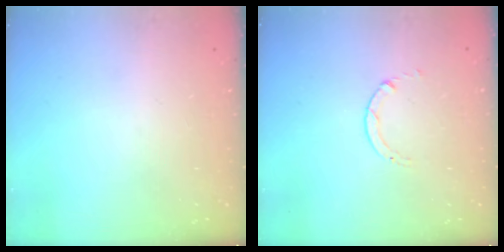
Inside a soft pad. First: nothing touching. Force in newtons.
{"total": 0.7, "press": 0.7, "slide": 0.1}